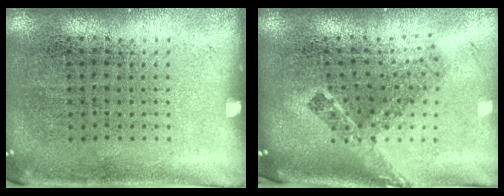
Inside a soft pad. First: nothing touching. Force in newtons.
{"total": 2.4, "press": 1.6, "slide": 1.8}